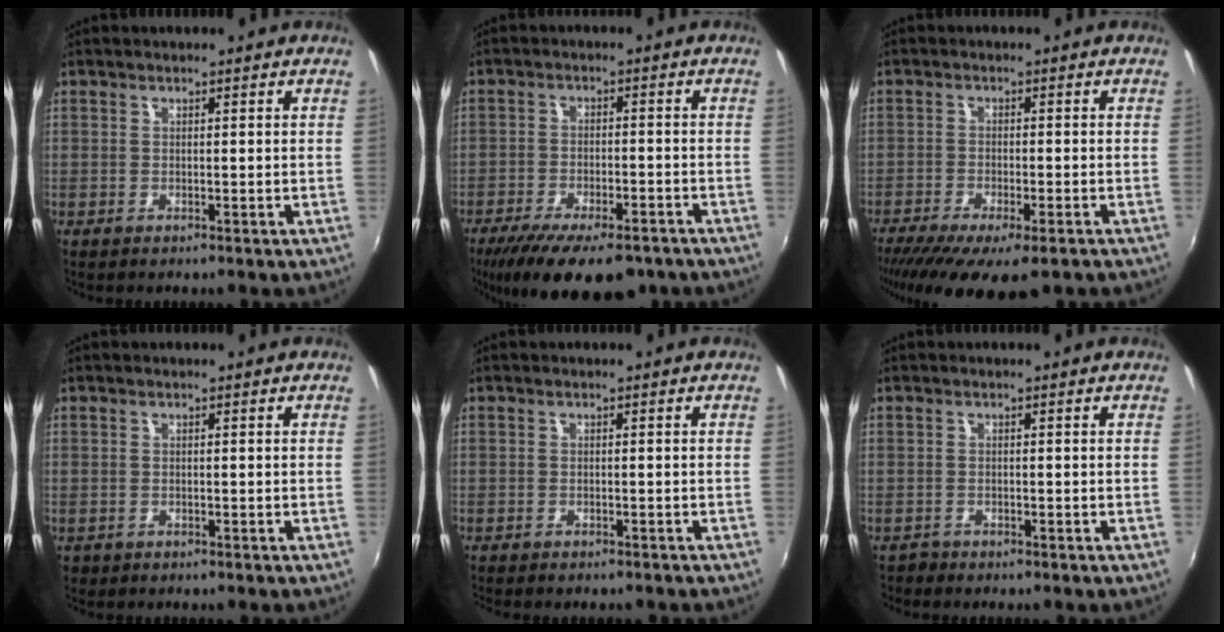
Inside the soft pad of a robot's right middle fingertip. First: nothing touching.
{"total": 18.0, "force": [-13.4, 6.6, 10.1], "torque": [-0.202, -0.039, -0.196]}
{"total": 13.1, "force": [-9.4, 3.5, 8.5], "torque": [-0.176, -0.056, -0.146]}
{"total": 1.1, "force": [-0.6, 0.9, 0.2], "torque": [-0.010, -0.004, -0.008]}
{"total": 2.8, "force": [-2.5, 0.8, 1.0], "torque": [-0.026, -0.013, -0.037]}
{"total": 1.3, "force": [-1.1, 0.7, -0.1], "torque": [-0.002, -0.001, -0.021]}